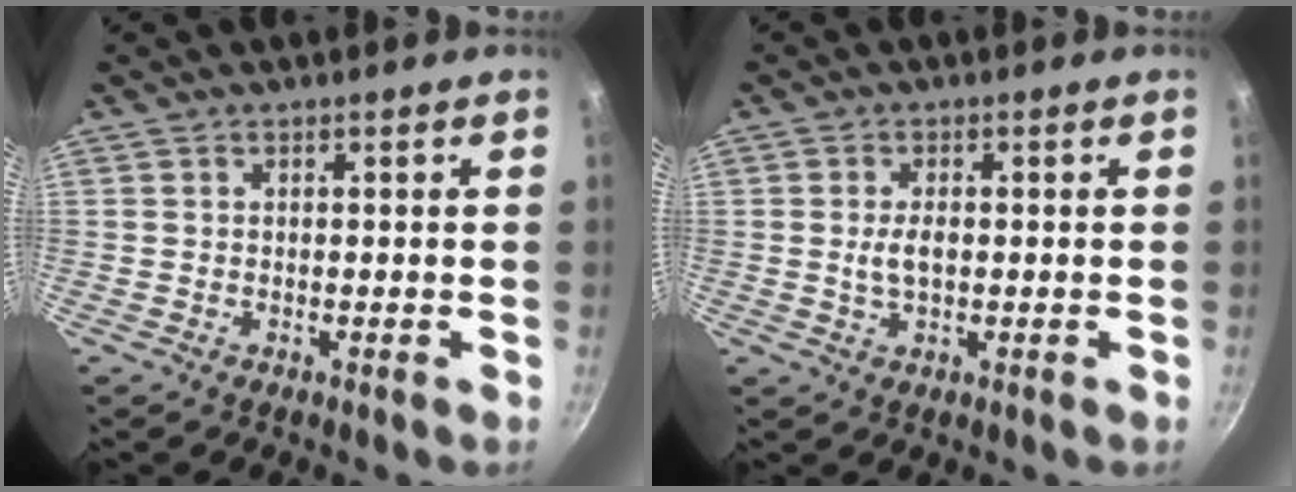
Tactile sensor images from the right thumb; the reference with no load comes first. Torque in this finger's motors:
{"motor_torque": [0.18, -0.02, 0.53, 0.30, 0.02]}